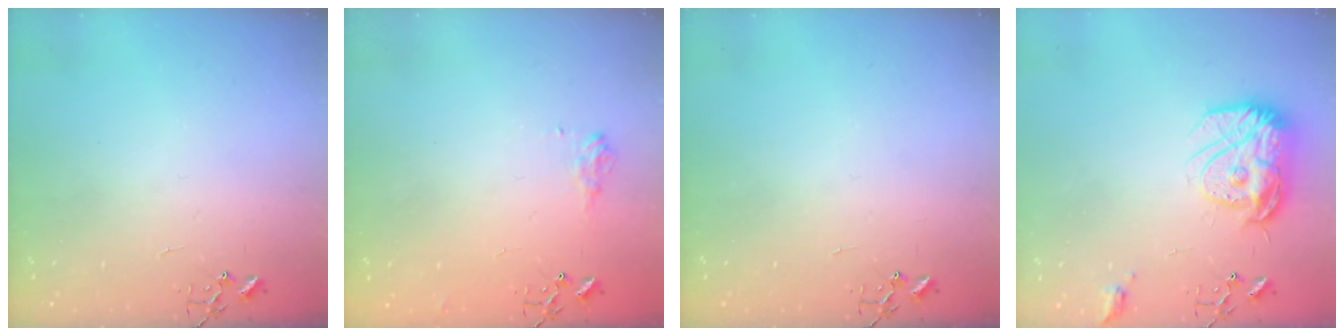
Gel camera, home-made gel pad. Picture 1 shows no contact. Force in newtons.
{"total": 7.7, "press": 7.6, "slide": 1.0}
{"total": 0.0}
{"total": 16.1, "press": 16.0, "slide": 1.4}